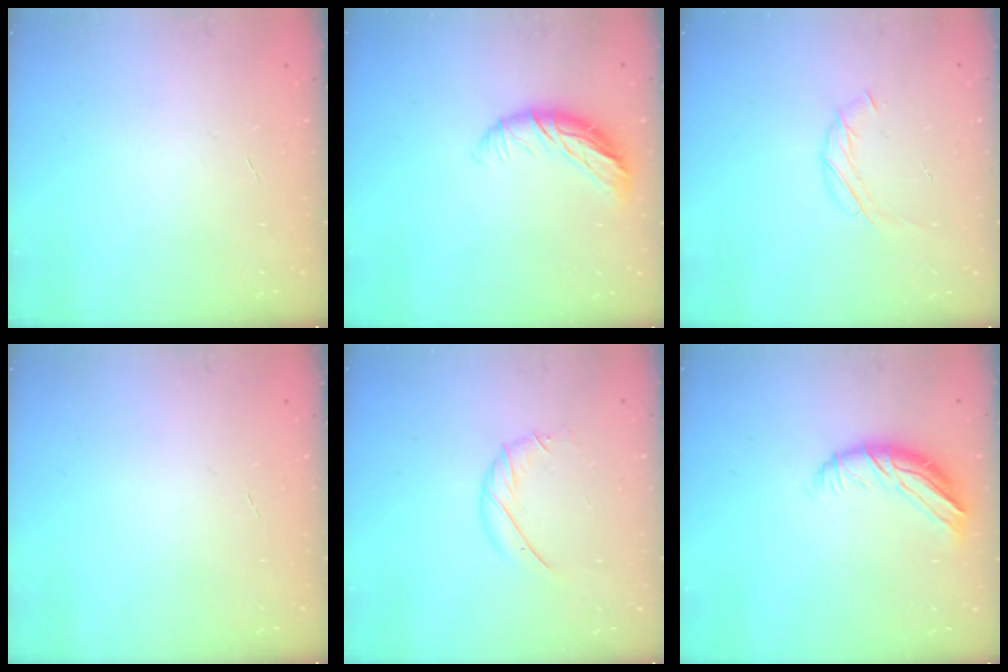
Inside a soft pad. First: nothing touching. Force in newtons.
{"total": 10.0, "press": 10.0, "slide": 1.0}
{"total": 7.1, "press": 7.1, "slide": 1.0}
{"total": 0.0}
{"total": 6.8, "press": 6.8, "slide": 0.4}
{"total": 9.7, "press": 9.6, "slide": 1.3}